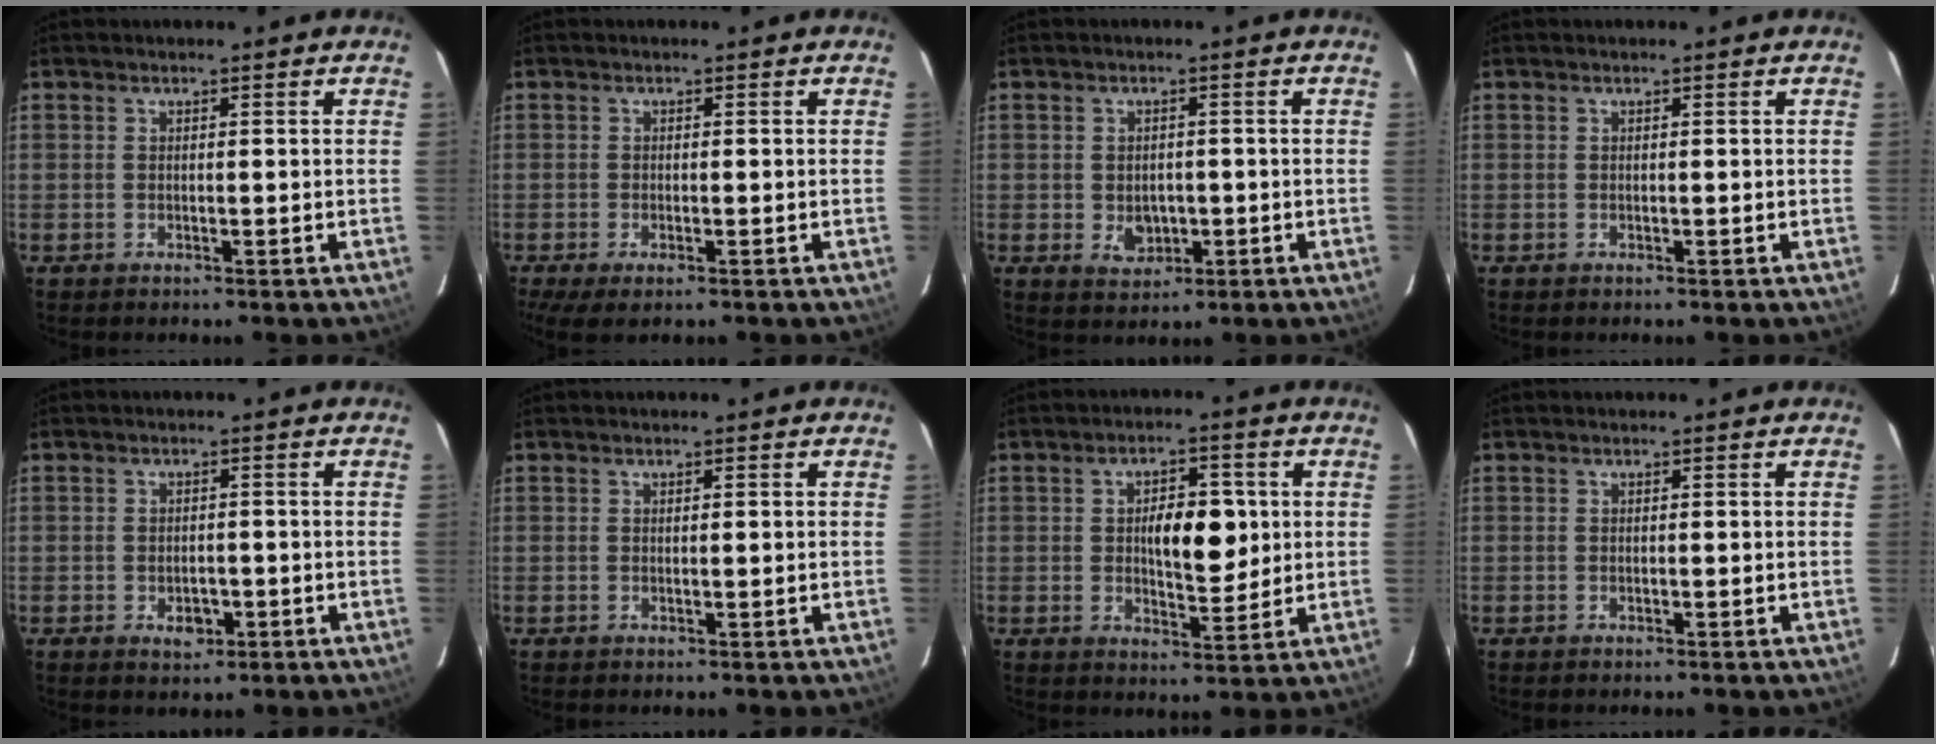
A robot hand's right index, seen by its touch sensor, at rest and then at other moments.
{"total": 5.5, "force": [-3.6, 1.8, 3.8], "torque": [-0.064, -0.016, -0.057]}
{"total": 3.7, "force": [-0.7, 2.8, 2.3], "torque": [-0.033, 0.001, -0.001]}
{"total": 0.0}
{"total": 2.8, "force": [-1.1, 1.9, 1.9], "torque": [-0.026, 0.003, -0.008]}
{"total": 0.6, "force": [0.1, 0.0, 0.6], "torque": [-0.010, 0.000, 0.003]}
{"total": 8.1, "force": [1.0, 3.4, 7.3], "torque": [-0.115, 0.007, 0.022]}
{"total": 0.0}